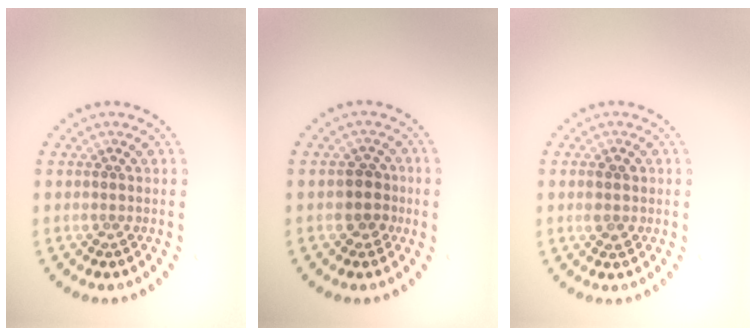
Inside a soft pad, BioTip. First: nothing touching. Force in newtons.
{"total": 2.2, "press": 2.1, "slide": 0.9}
{"total": 1.4, "press": 1.4, "slide": 0.0}